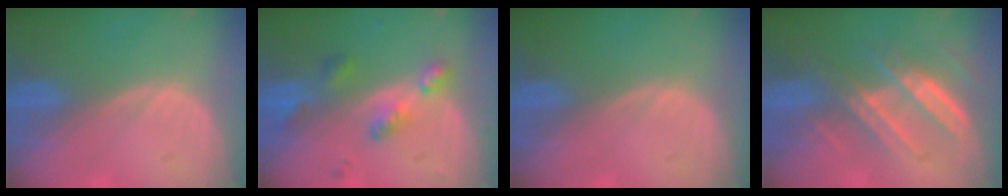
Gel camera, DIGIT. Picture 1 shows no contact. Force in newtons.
{"total": 5.1, "press": 5.1, "slide": 0.4}
{"total": 0.0}
{"total": 7.8, "press": 7.0, "slide": 3.4}